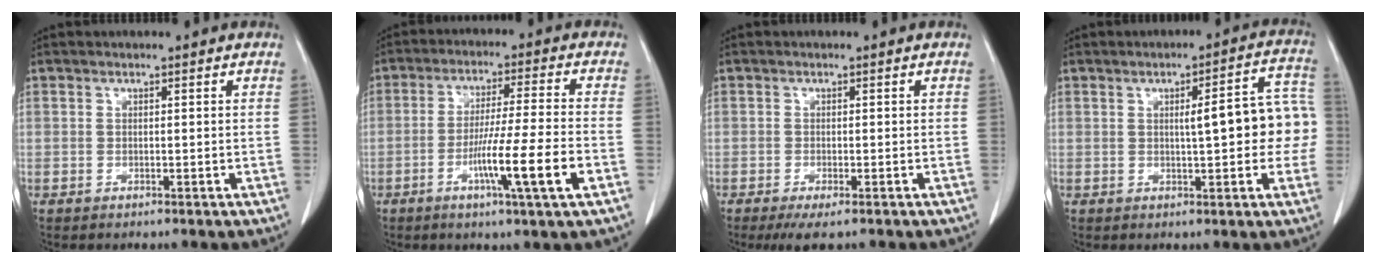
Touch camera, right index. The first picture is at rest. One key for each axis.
{"total": 10.9, "fx": -3.9, "fy": -1.1, "fz": 10.1, "tx": -0.177, "ty": -0.014, "tz": -0.068}
{"total": 3.6, "fx": -2.5, "fy": 0.7, "fz": 2.5, "tx": -0.040, "ty": -0.009, "tz": -0.038}
{"total": 10.0, "fx": 0.3, "fy": 2.3, "fz": 9.7, "tx": -0.117, "ty": 0.033, "tz": 0.003}